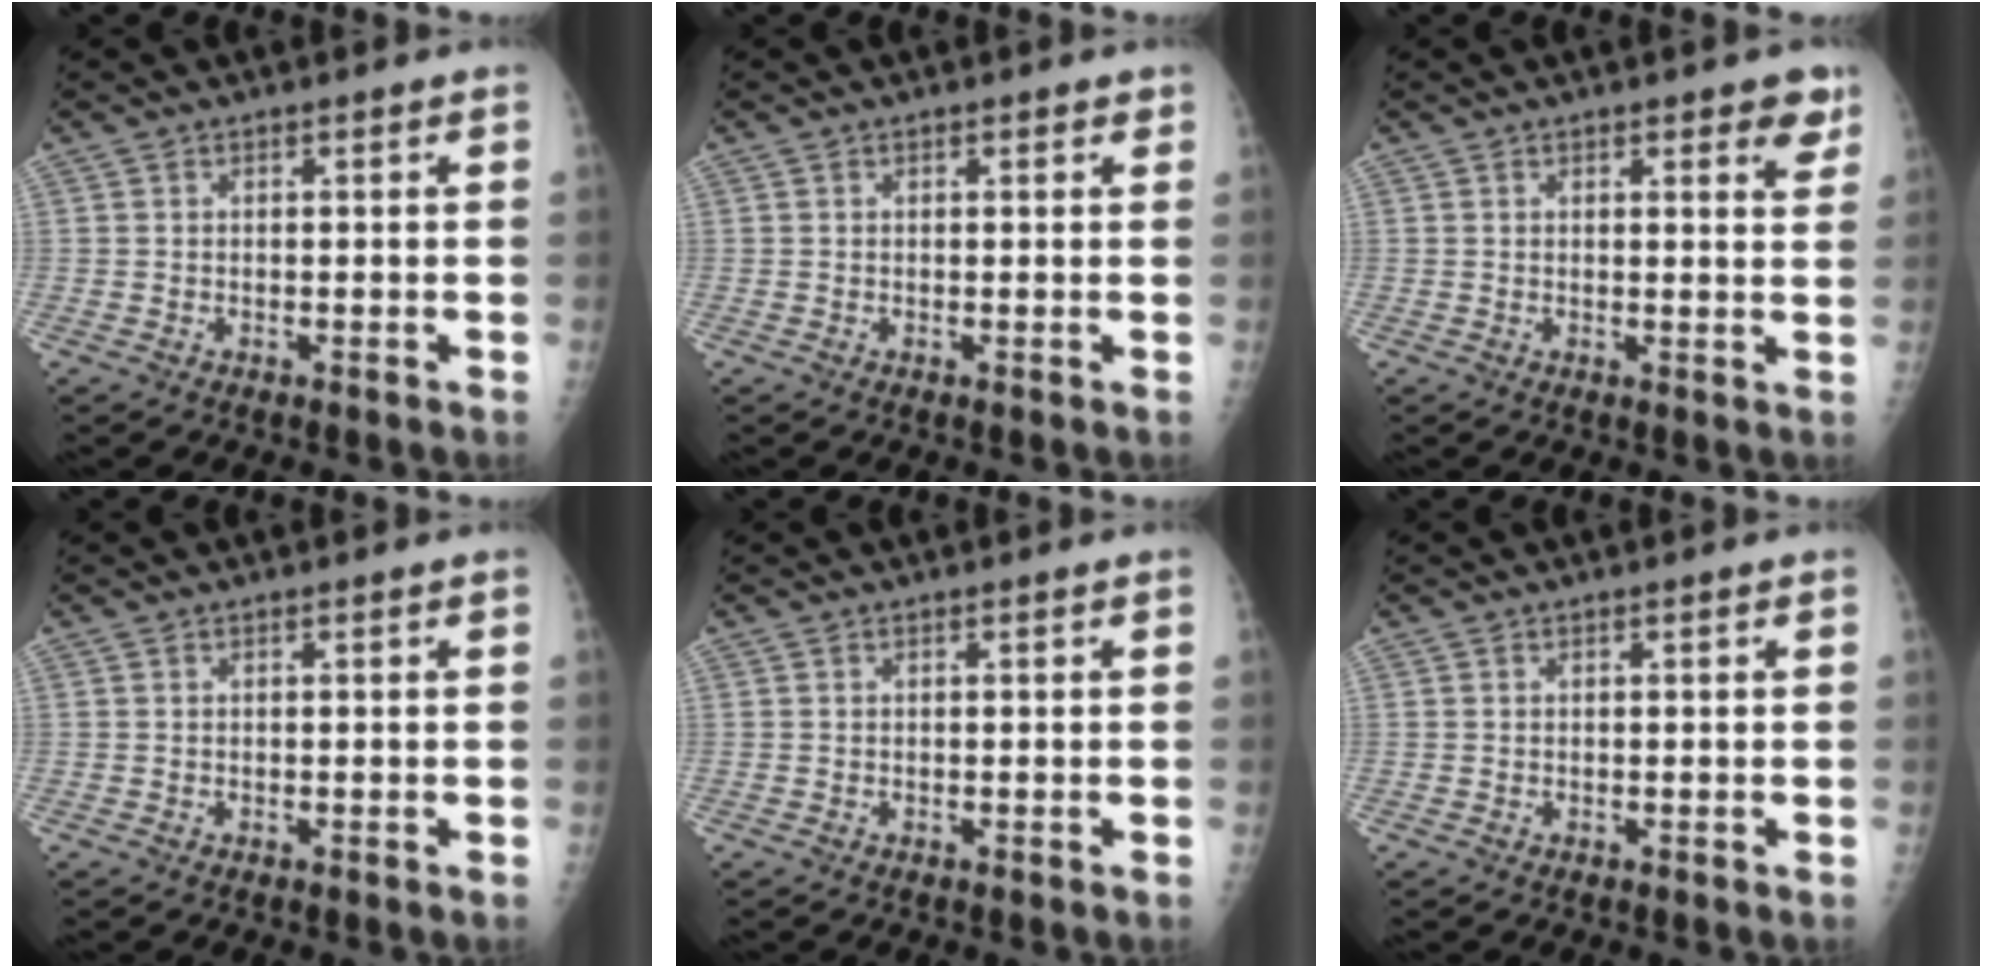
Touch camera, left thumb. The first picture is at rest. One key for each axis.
{"total": 1.0, "fx": 0.7, "fy": 0.6, "fz": 0.5, "tx": 0.002, "ty": -0.002, "tz": 0.005}
{"total": 4.4, "fx": 2.7, "fy": 1.6, "fz": 3.0, "tx": -0.016, "ty": -0.013, "tz": 0.028}
{"total": 0.0}
{"total": 0.0}
{"total": 0.0}